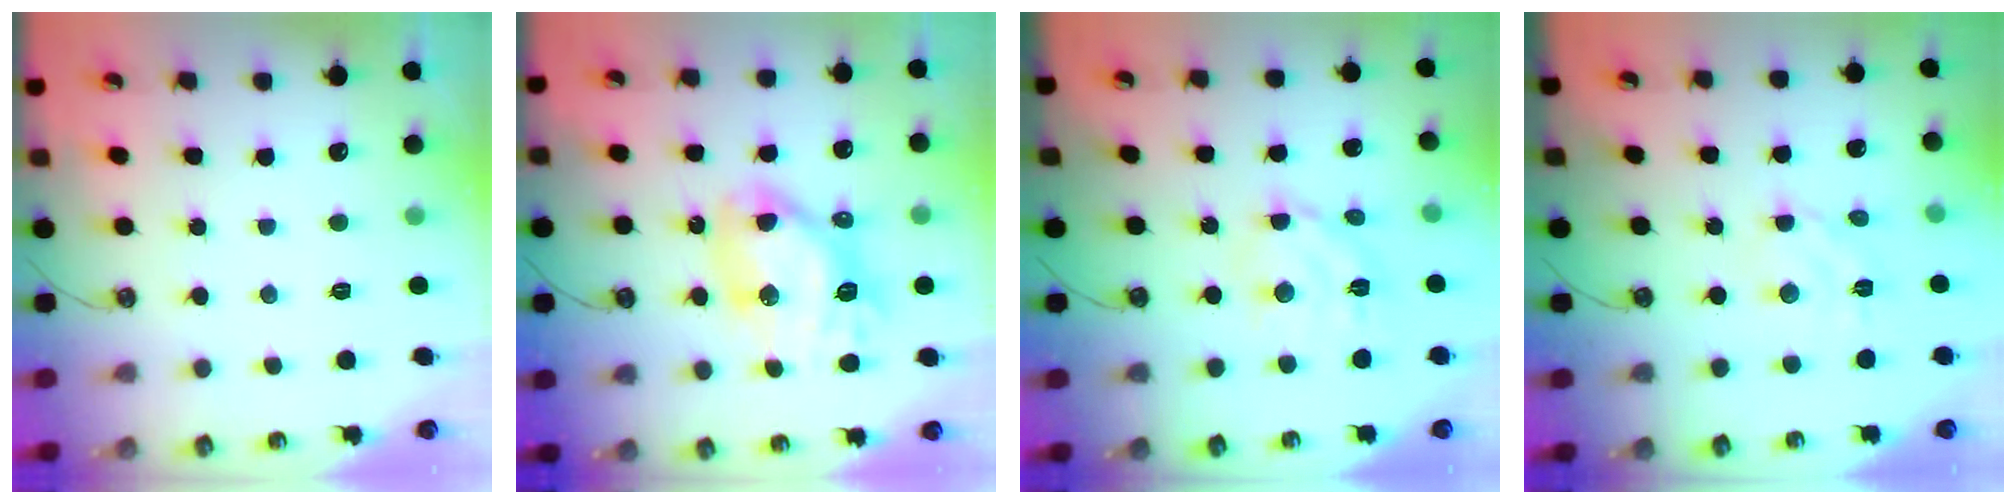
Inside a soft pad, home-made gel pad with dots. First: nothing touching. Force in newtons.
{"total": 13.4, "press": 13.3, "slide": 1.2}
{"total": 11.5, "press": 11.5, "slide": 0.9}
{"total": 6.1, "press": 6.1, "slide": 0.4}